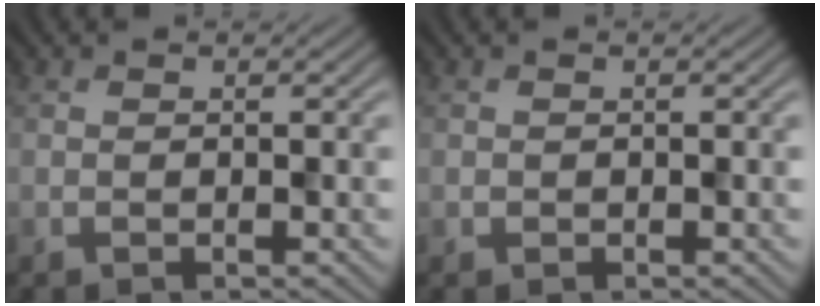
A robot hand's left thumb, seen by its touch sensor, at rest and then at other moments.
{"total": 0.0}